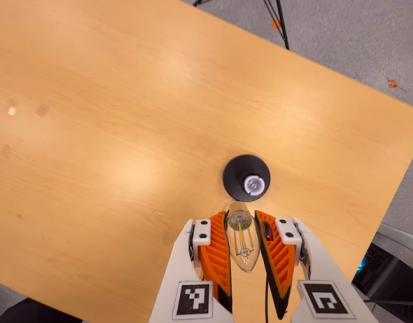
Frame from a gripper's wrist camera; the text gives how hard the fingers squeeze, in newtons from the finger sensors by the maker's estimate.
{"total": 19.9, "left": 21.3, "right": 18.6}